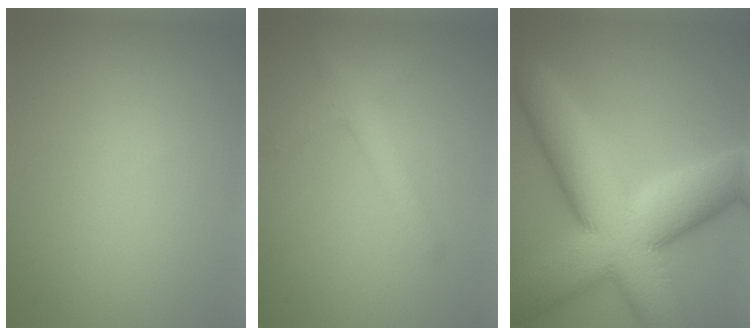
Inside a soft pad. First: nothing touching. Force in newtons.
{"total": 2.9, "press": 2.9, "slide": 0.1}
{"total": 14.5, "press": 14.5, "slide": 0.6}